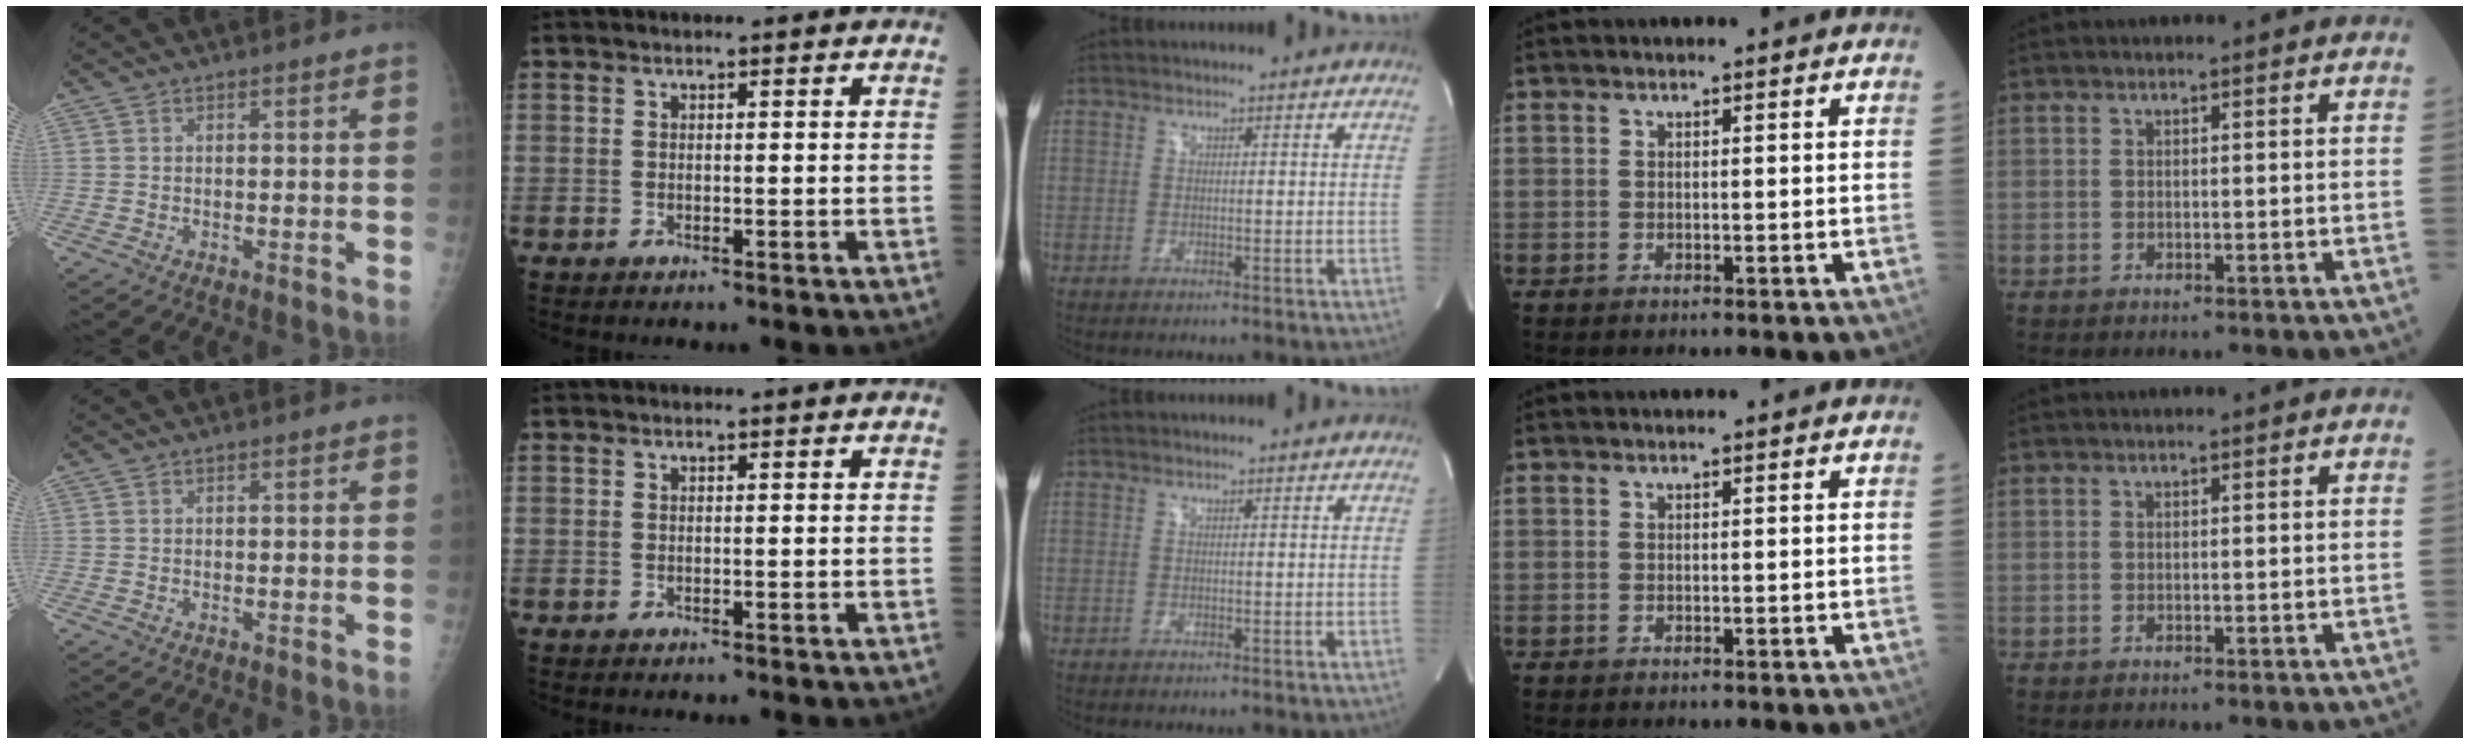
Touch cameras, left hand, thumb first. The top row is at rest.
{}